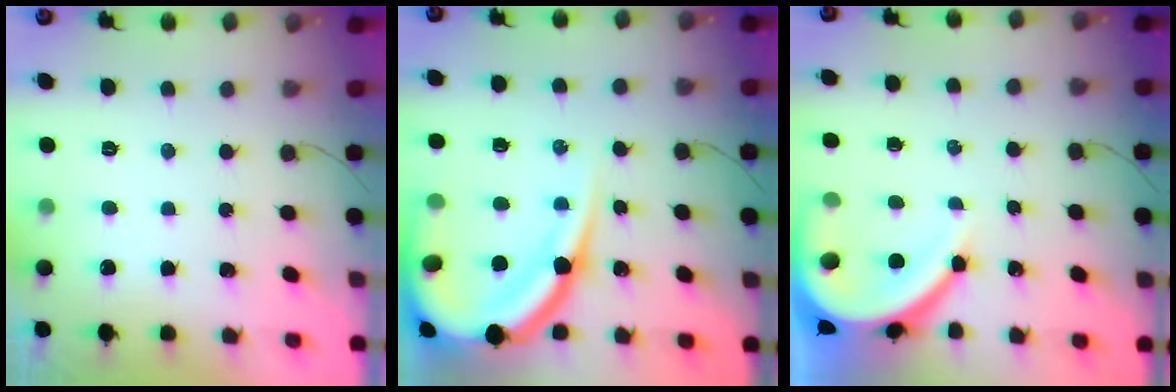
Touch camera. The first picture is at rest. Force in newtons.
{"total": 20.5, "press": 20.4, "slide": 2.0}
{"total": 10.5, "press": 10.4, "slide": 1.4}